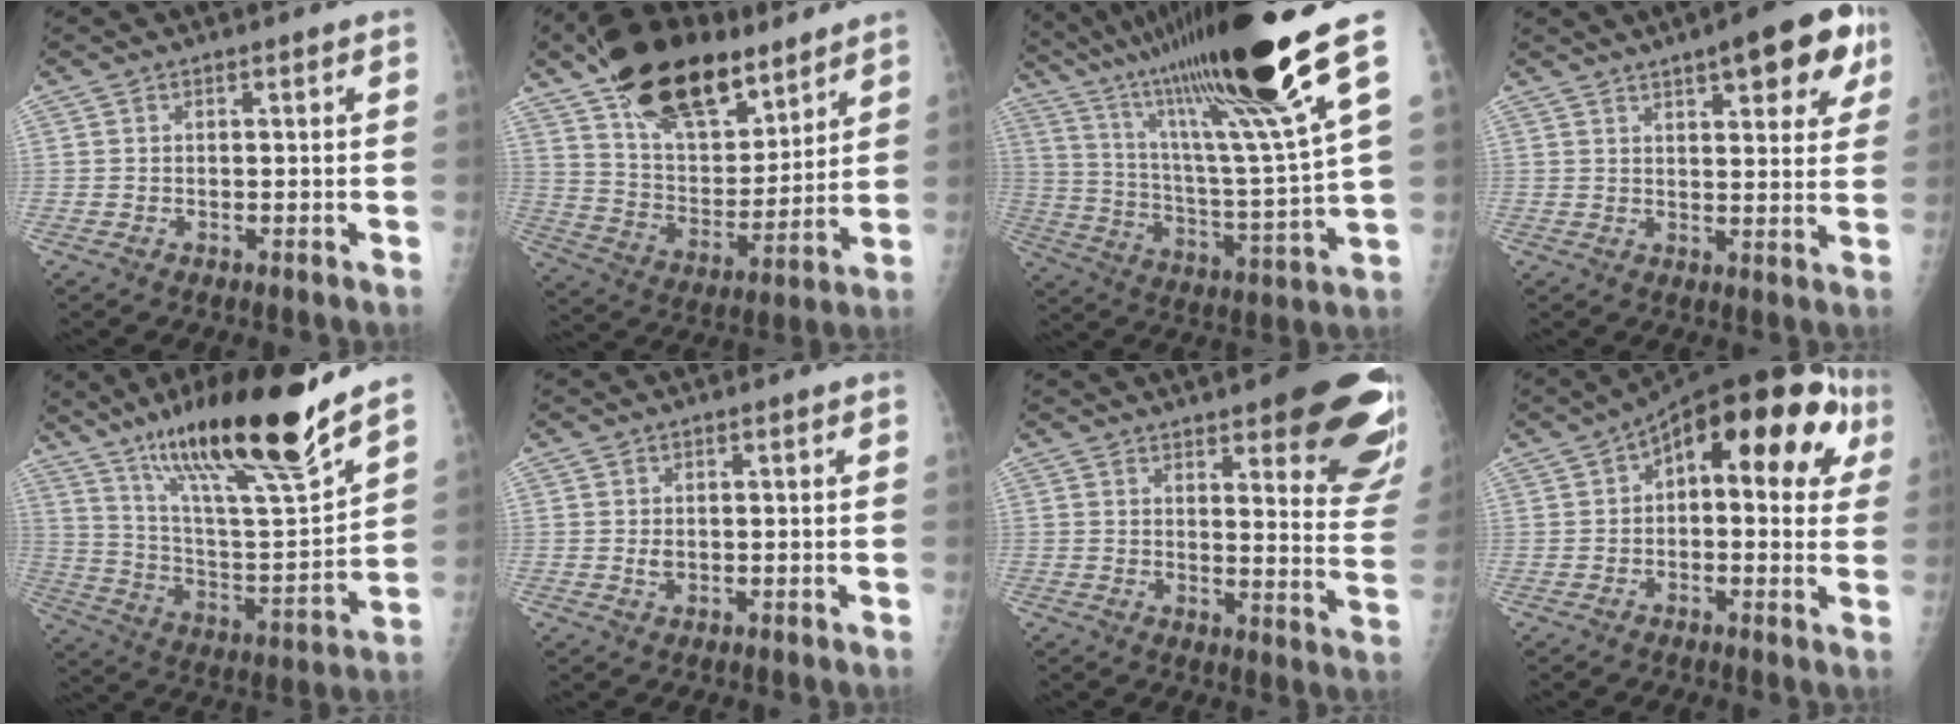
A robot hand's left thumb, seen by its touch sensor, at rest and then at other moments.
{"total": 23.7, "force": [15.8, 11.4, 13.5], "torque": [-0.192, -0.056, 0.277]}
{"total": 27.9, "force": [18.4, 1.2, 20.9], "torque": [-0.348, -0.069, 0.324]}
{"total": 13.7, "force": [7.2, 4.6, 10.7], "torque": [-0.102, -0.015, 0.090]}
{"total": 24.9, "force": [17.7, 3.1, 17.3], "torque": [-0.268, -0.075, 0.310]}
{"total": 1.7, "force": [0.2, 1.1, 1.2], "torque": [-0.014, 0.000, 0.006]}
{"total": 22.6, "force": [13.3, 6.1, 17.1], "torque": [-0.169, -0.059, 0.157]}
{"total": 19.0, "force": [5.5, 9.0, 15.8], "torque": [-0.178, 0.035, 0.064]}